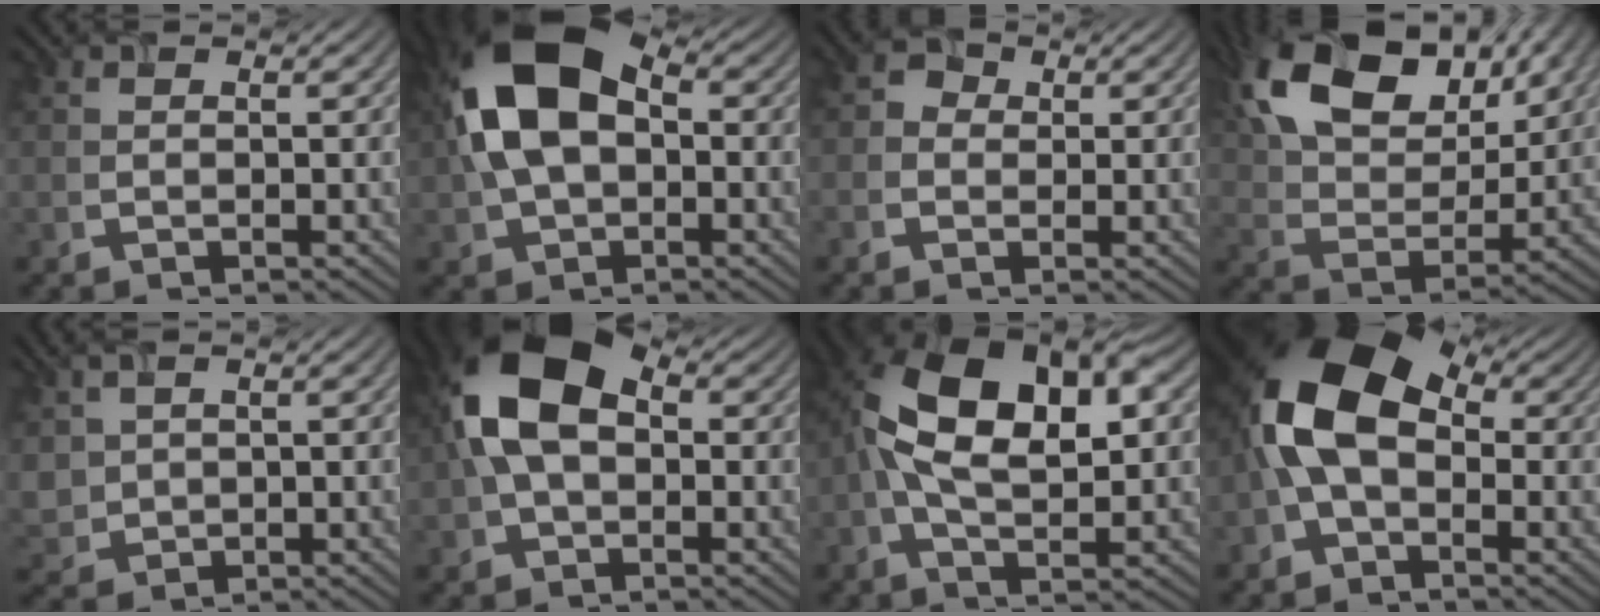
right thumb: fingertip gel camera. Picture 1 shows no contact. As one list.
[{"total": 14.0, "force": [1.1, 9.1, 10.6], "torque": [-0.227, 0.011, 0.010]}, {"total": 1.8, "force": [-0.5, 1.7, 0.3], "torque": [-0.002, -0.002, -0.014]}, {"total": 15.5, "force": [7.6, 9.3, 9.8], "torque": [-0.205, 0.011, 0.137]}, {"total": 5.1, "force": [1.6, 3.5, 3.2], "torque": [-0.102, -0.008, 0.043]}, {"total": 12.1, "force": [1.3, 7.8, 9.1], "torque": [-0.196, 0.013, 0.012]}, {"total": 13.8, "force": [2.5, 7.4, 11.3], "torque": [-0.229, -0.001, 0.043]}, {"total": 12.3, "force": [-0.3, 7.9, 9.5], "torque": [-0.213, 0.014, -0.025]}]